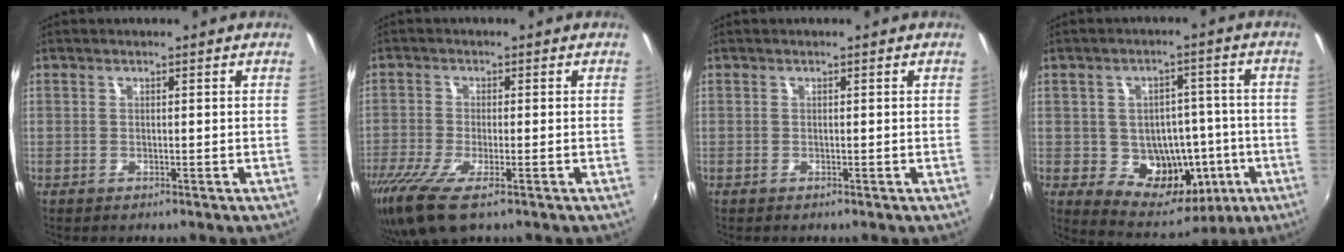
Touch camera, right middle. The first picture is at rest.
{"total": 9.9, "force": [-6.3, 2.0, 7.4], "torque": [-0.169, -0.042, -0.120]}
{"total": 0.0}
{"total": 12.5, "force": [-2.8, 10.2, 6.6], "torque": [-0.111, 0.013, -0.019]}